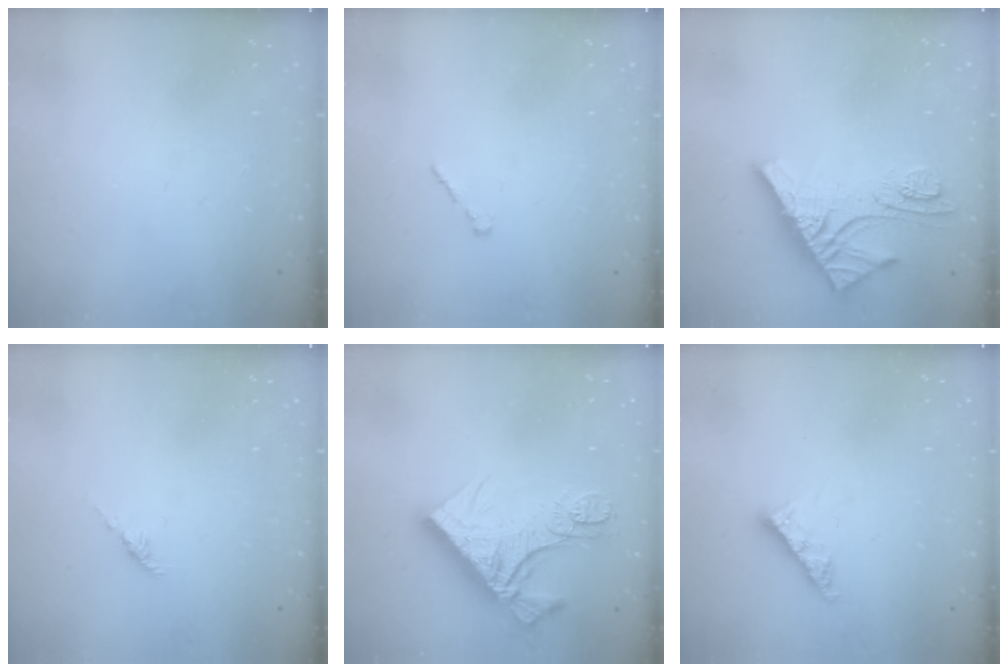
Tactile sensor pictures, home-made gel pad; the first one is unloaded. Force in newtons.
{"total": 1.0, "press": 0.8, "slide": 0.5}
{"total": 13.5, "press": 13.4, "slide": 1.3}
{"total": 1.2, "press": 1.1, "slide": 0.5}
{"total": 16.2, "press": 16.1, "slide": 1.6}
{"total": 6.9, "press": 6.8, "slide": 0.7}